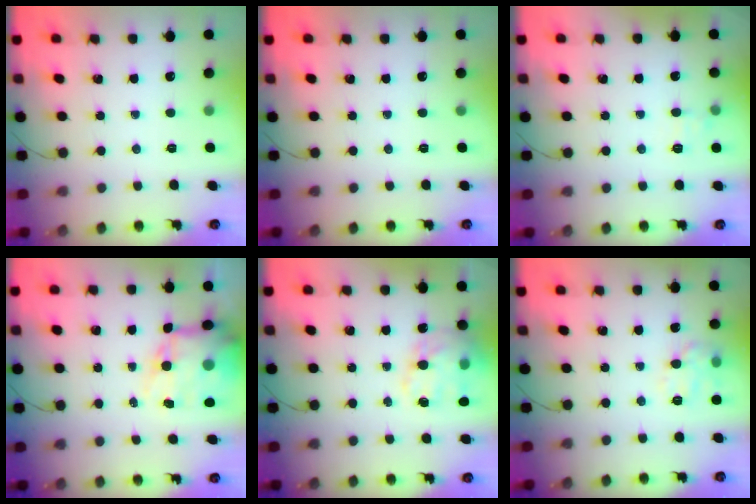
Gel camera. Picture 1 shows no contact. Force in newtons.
{"total": 0.0}
{"total": 6.9, "press": 6.7, "slide": 1.6}
{"total": 15.5, "press": 15.1, "slide": 3.8}
{"total": 18.1, "press": 17.7, "slide": 3.8}
{"total": 10.2, "press": 10.2, "slide": 0.4}